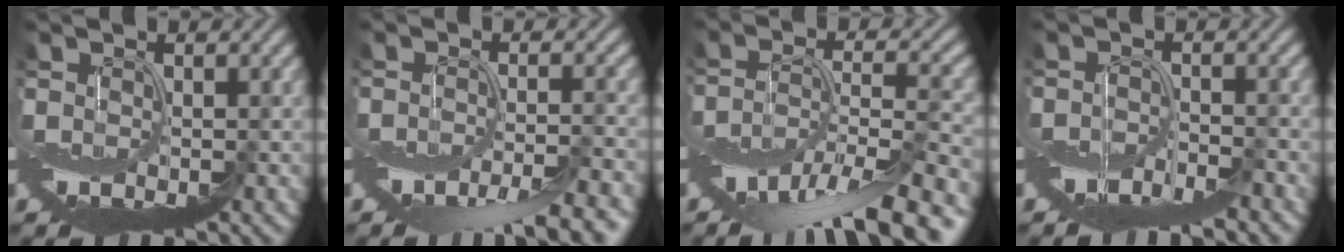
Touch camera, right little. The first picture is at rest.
{"total": 5.6, "force": [-3.9, 0.7, 3.9], "torque": [-0.060, -0.011, -0.067]}
{"total": 10.5, "force": [-7.0, 3.1, 7.2], "torque": [-0.134, -0.008, -0.119]}
{"total": 4.2, "force": [-3.7, 0.4, 1.9], "torque": [-0.028, -0.004, -0.071]}